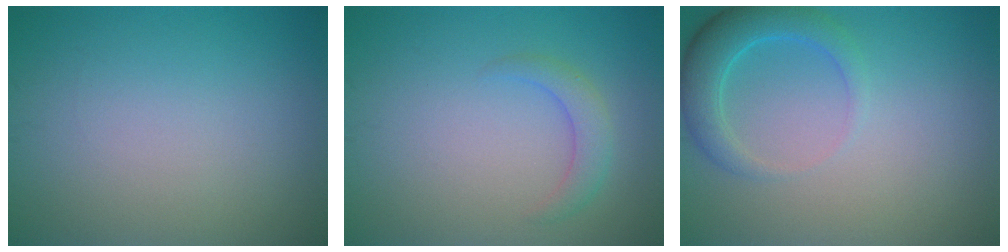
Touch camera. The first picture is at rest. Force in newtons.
{"total": 2.0, "press": 2.0, "slide": 0.1}
{"total": 3.7, "press": 3.7, "slide": 0.2}